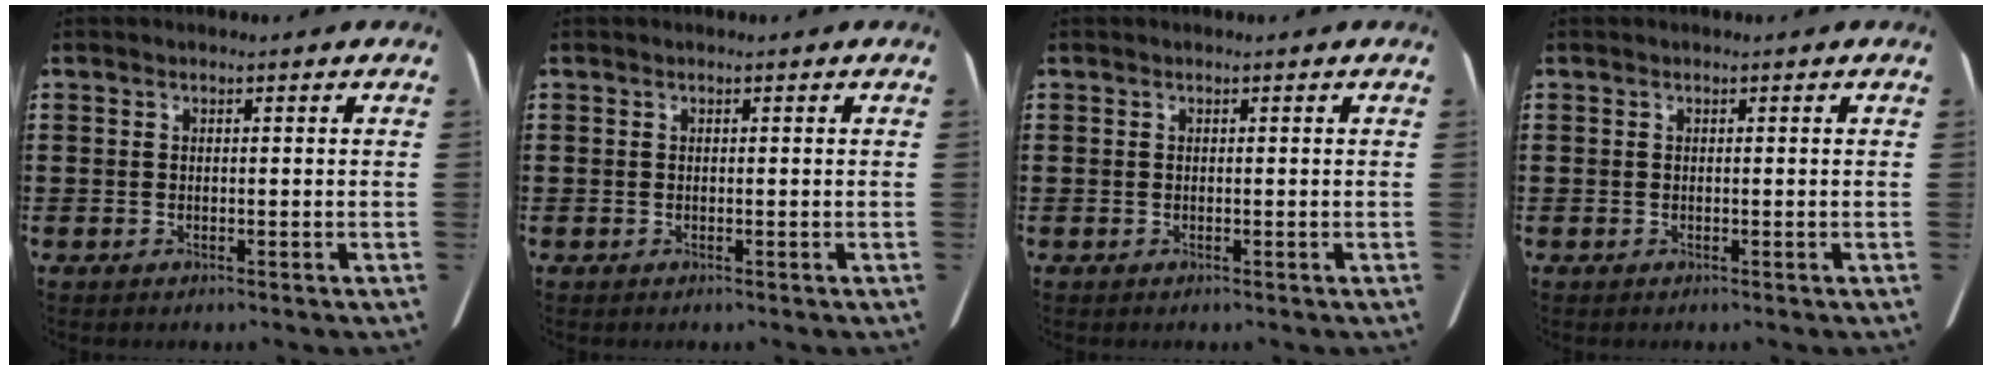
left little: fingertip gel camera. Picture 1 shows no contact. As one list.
[{"total": 0.0}, {"total": 0.0}, {"total": 0.0}]